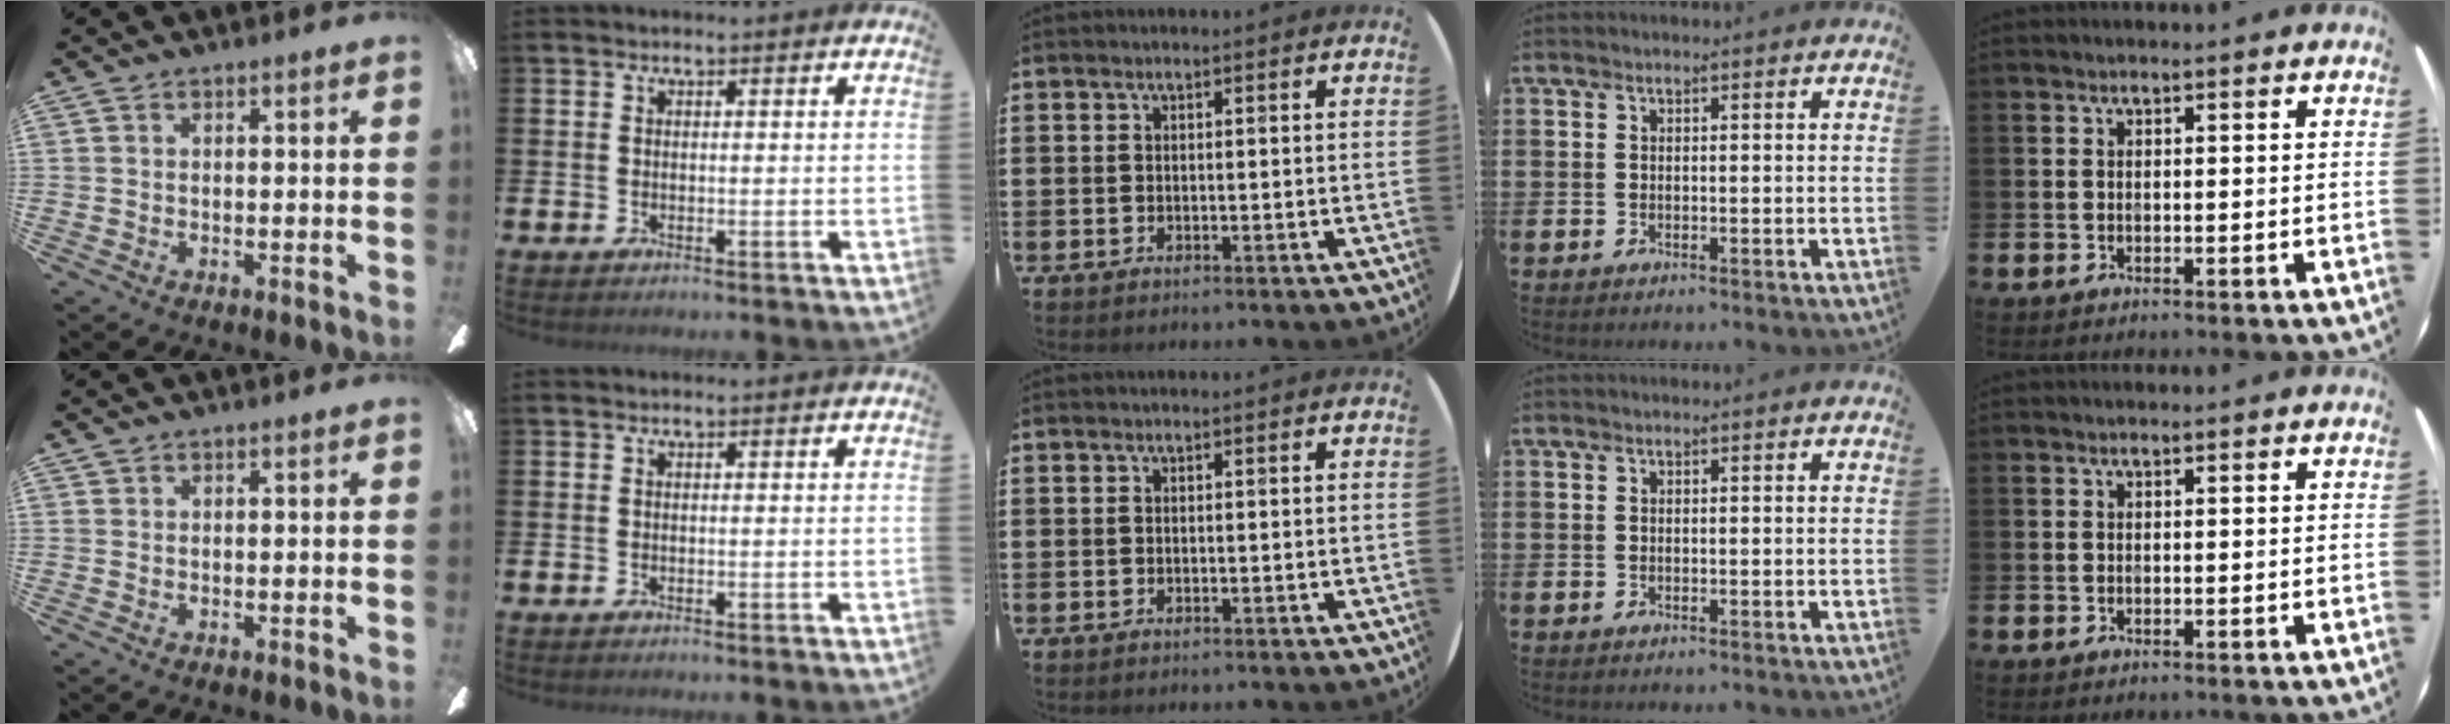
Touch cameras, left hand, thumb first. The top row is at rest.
{}